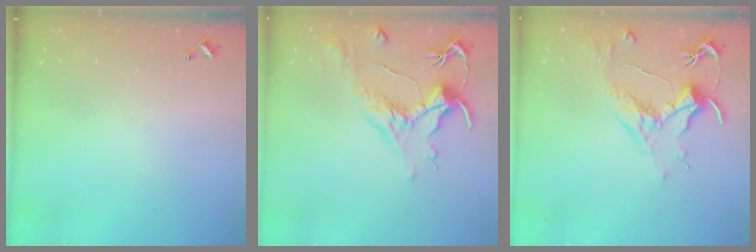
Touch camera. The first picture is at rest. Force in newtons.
{"total": 1.6, "press": 0.6, "slide": 1.4}
{"total": 1.7, "press": 1.4, "slide": 0.9}